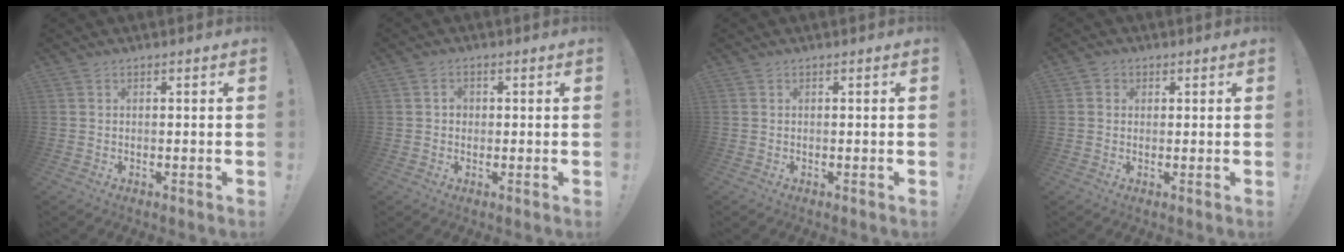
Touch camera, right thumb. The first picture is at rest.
{"total": 2.2, "force": [-0.2, 2.0, 0.9], "torque": [-0.006, 0.004, -0.007]}
{"total": 0.0}
{"total": 2.0, "force": [0.3, 1.9, 0.6], "torque": [-0.006, 0.002, 0.005]}